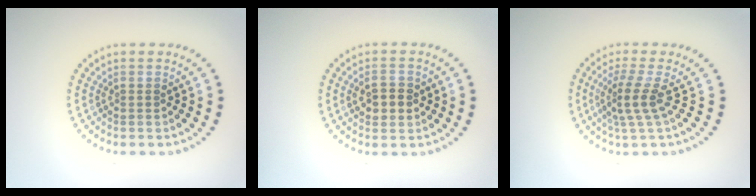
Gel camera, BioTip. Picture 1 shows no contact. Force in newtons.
{"total": 2.5, "press": 2.5, "slide": 0.3}
{"total": 2.8, "press": 1.9, "slide": 2.1}